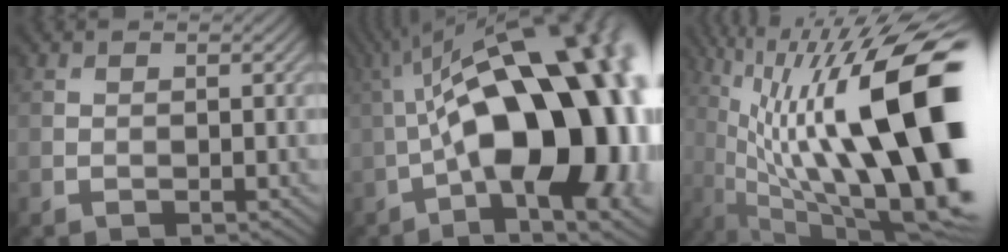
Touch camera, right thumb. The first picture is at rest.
{"total": 21.4, "force": [-1.6, 8.9, 19.4], "torque": [-0.288, 0.023, -0.034]}
{"total": 20.9, "force": [0.3, 6.7, 19.8], "torque": [-0.334, 0.009, 0.018]}